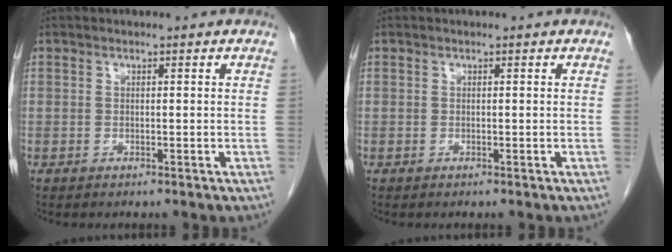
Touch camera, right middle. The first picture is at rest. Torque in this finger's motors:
{"motor_torque": [0.08, 0.02, -0.02, -0.01]}